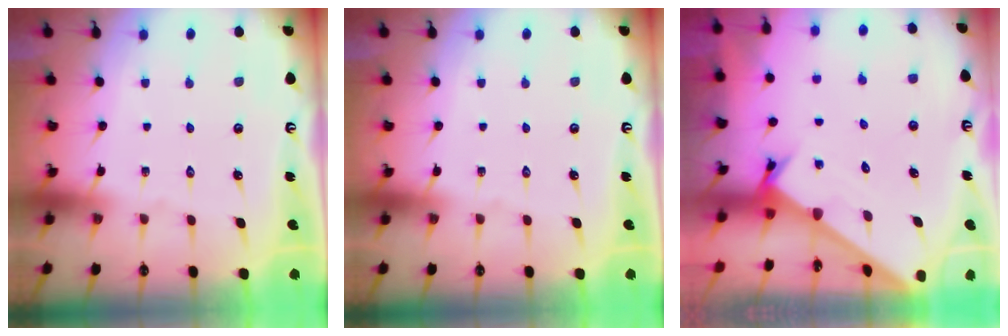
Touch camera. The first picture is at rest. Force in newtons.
{"total": 0.0}
{"total": 1.6, "press": 1.6, "slide": 0.1}